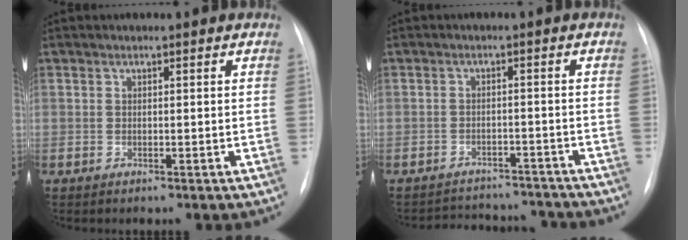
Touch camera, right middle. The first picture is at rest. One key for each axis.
{"total": 10.5, "fx": -10.0, "fy": 2.9, "fz": 1.4, "tx": -0.022, "ty": 0.016, "tz": -0.126}